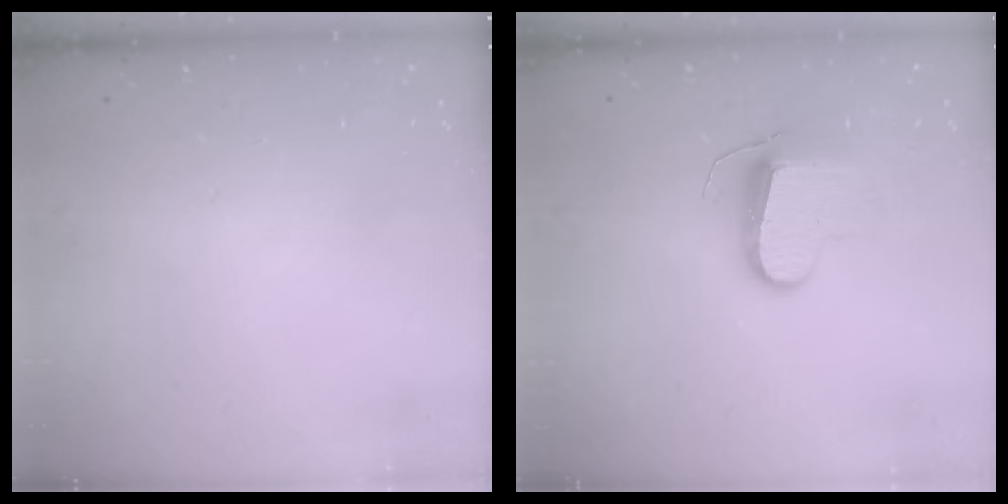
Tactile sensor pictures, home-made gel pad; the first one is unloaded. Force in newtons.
{"total": 9.8, "press": 9.8, "slide": 0.4}